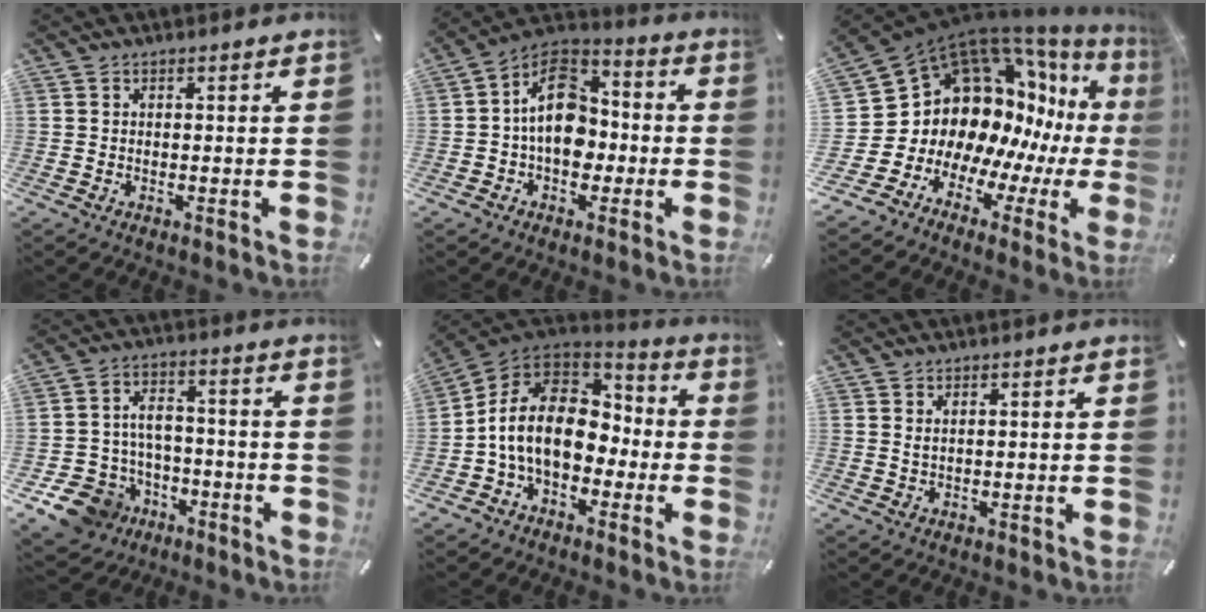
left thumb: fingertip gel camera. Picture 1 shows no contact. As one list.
[{"total": 14.2, "force": [-1.1, 10.3, 9.7], "torque": [-0.173, 0.019, -0.018]}, {"total": 17.5, "force": [6.0, 13.5, 9.3], "torque": [-0.167, -0.102, 0.143]}, {"total": 11.0, "force": [-5.9, 8.6, 3.6], "torque": [-0.085, 0.036, -0.103]}, {"total": 15.9, "force": [-1.9, 11.6, 10.8], "torque": [-0.209, 0.019, -0.035]}, {"total": 1.1, "force": [0.5, 0.3, 1.0], "torque": [-0.020, -0.001, 0.010]}]